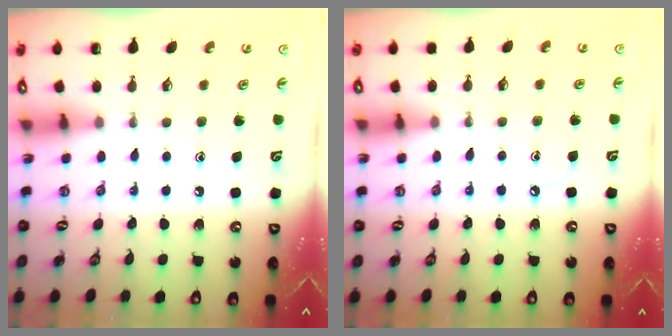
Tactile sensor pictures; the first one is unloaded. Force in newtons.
{"total": 3.5, "press": 3.5, "slide": 0.5}